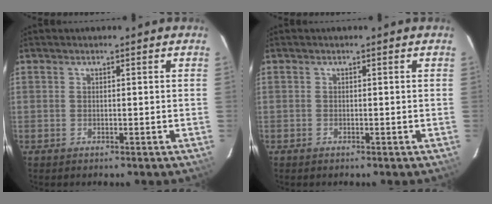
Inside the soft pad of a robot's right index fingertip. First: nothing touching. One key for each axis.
{"total": 0.0}